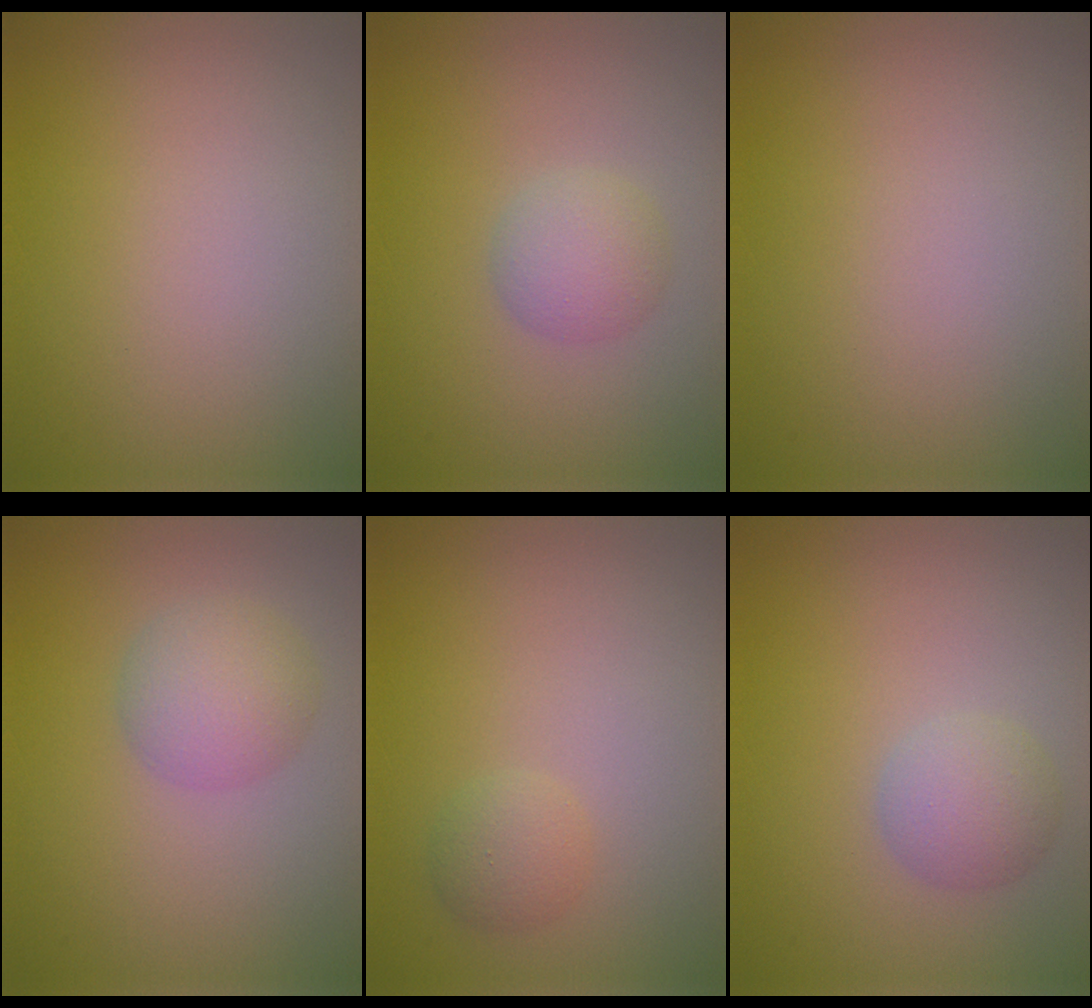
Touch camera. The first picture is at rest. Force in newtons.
{"total": 2.3, "press": 2.3, "slide": 0.1}
{"total": 0.0}
{"total": 3.4, "press": 3.4, "slide": 0.1}
{"total": 1.4, "press": 1.4, "slide": 0.1}
{"total": 2.4, "press": 2.4, "slide": 0.1}